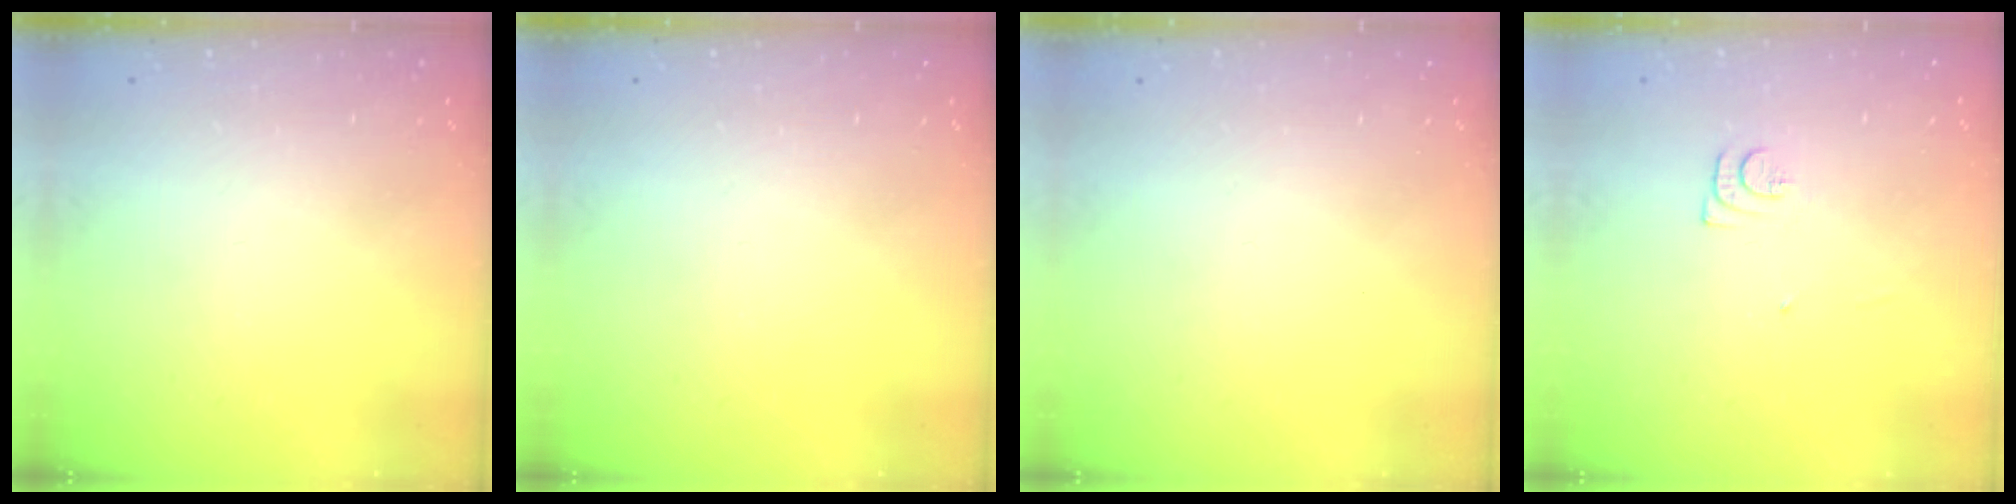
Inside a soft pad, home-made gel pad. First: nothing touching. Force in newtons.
{"total": 0.0}
{"total": 1.6, "press": 1.6, "slide": 0.1}
{"total": 5.9, "press": 5.9, "slide": 0.5}